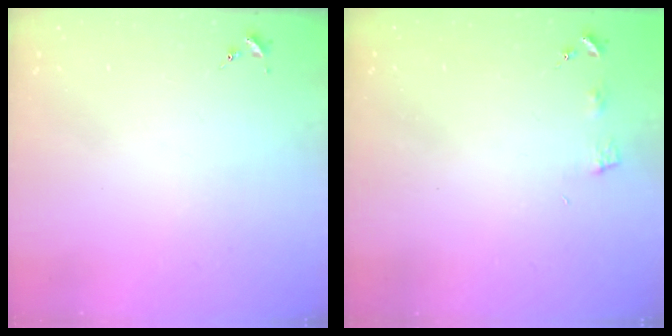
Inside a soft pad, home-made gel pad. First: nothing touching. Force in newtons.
{"total": 3.9, "press": 3.9, "slide": 0.4}